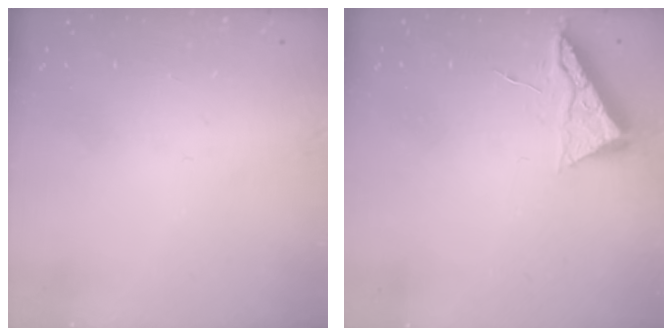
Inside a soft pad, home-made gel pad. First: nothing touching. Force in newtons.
{"total": 6.6, "press": 6.6, "slide": 0.7}